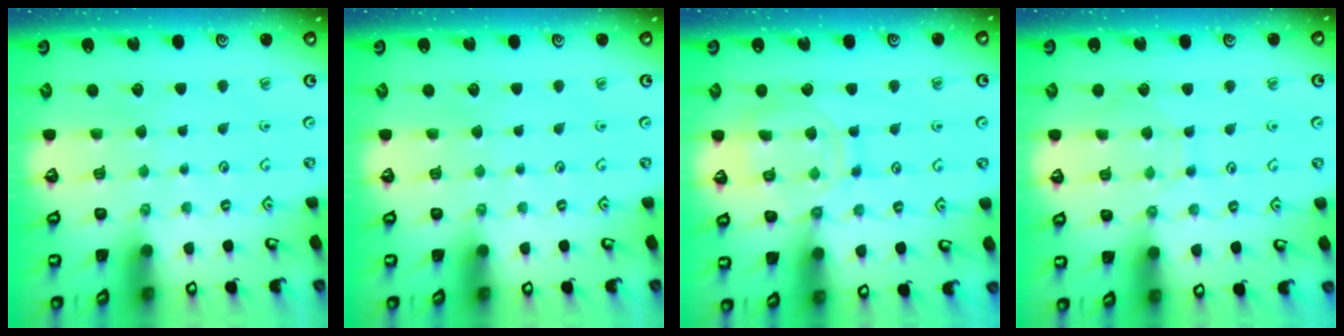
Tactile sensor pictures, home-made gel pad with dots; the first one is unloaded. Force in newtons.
{"total": 0.0}
{"total": 12.3, "press": 12.2, "slide": 0.8}
{"total": 5.4, "press": 5.4, "slide": 0.6}